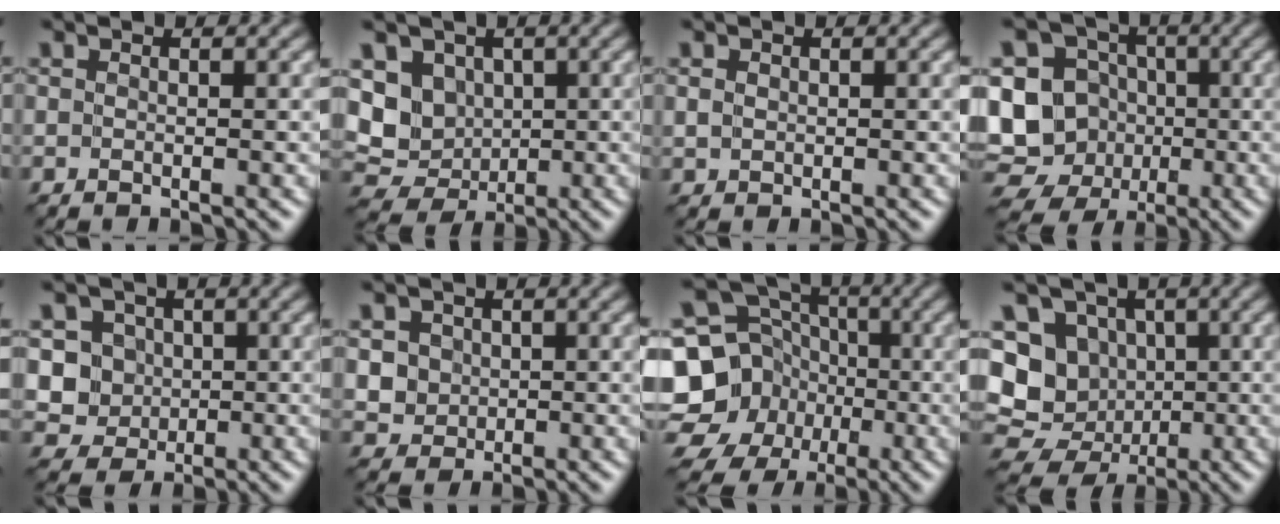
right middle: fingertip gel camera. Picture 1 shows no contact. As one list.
[{"total": 4.8, "force": [0.8, 4.4, 1.9], "torque": [-0.026, -0.001, 0.006]}, {"total": 0.7, "force": [0.3, 0.6, 0.1], "torque": [0.000, 0.001, 0.003]}, {"total": 10.9, "force": [-1.4, 10.1, 3.9], "torque": [-0.076, 0.010, -0.046]}, {"total": 4.9, "force": [0.7, 4.6, 1.5], "torque": [-0.011, 0.016, 0.007]}, {"total": 3.7, "force": [1.0, 3.3, 1.1], "torque": [-0.013, 0.016, 0.018]}, {"total": 12.9, "force": [-3.5, 11.8, 3.8], "torque": [-0.093, 0.003, -0.078]}, {"total": 10.1, "force": [-0.1, 9.4, 3.9], "torque": [-0.072, 0.030, -0.036]}]